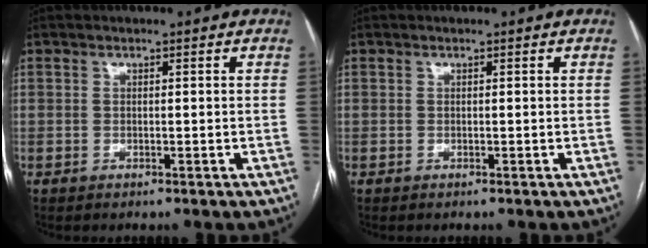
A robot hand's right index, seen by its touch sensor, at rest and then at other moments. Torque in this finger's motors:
{"motor_torque": [0.00, 0.00, 0.00, 0.00]}